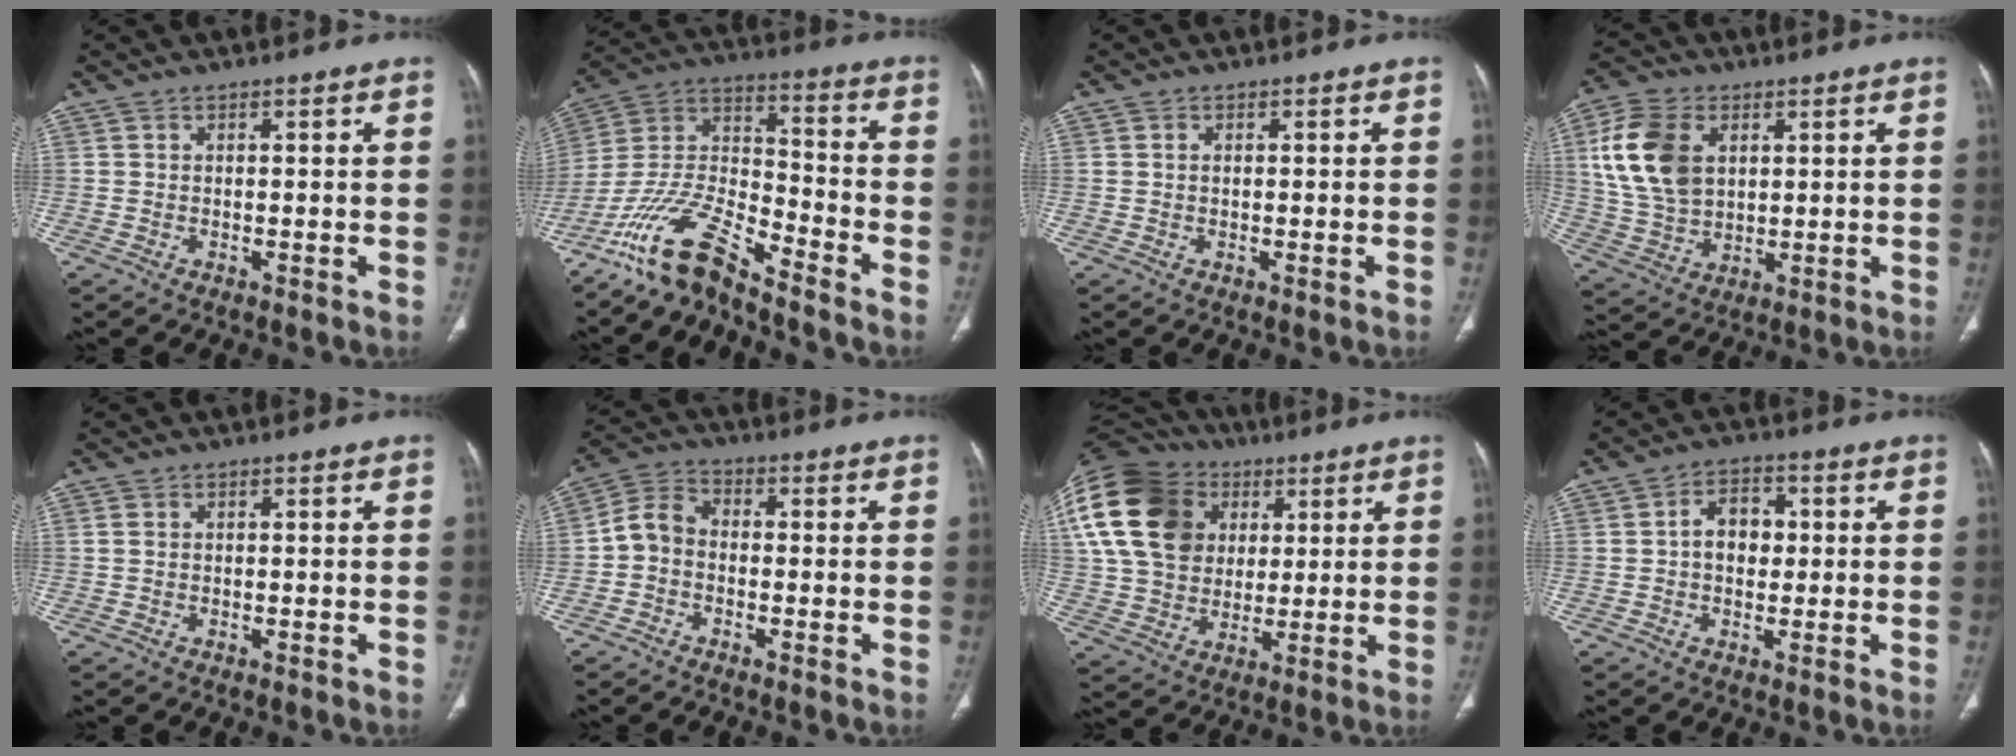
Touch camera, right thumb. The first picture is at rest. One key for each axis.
{"total": 13.8, "fx": -11.3, "fy": 3.0, "fz": 7.3, "tx": -0.151, "ty": 0.078, "tz": -0.223}
{"total": 0.9, "fx": 0.1, "fy": 0.6, "fz": 0.7, "tx": -0.014, "ty": 0.001, "tz": 0.002}
{"total": 14.4, "fx": 4.0, "fy": 9.8, "fz": 9.9, "tx": -0.188, "ty": -0.005, "tz": 0.081}
{"total": 1.2, "fx": 0.2, "fy": 0.9, "fz": 0.7, "tx": -0.016, "ty": 0.003, "tz": 0.006}
{"total": 5.7, "fx": -1.2, "fy": 4.4, "fz": 3.4, "tx": -0.055, "ty": 0.023, "tz": -0.039}
{"total": 27.8, "fx": 8.3, "fy": 21.3, "fz": 15.9, "tx": -0.351, "ty": 0.053, "tz": 0.159}
{"total": 6.4, "fx": 0.3, "fy": 4.6, "fz": 4.3, "tx": -0.045, "ty": 0.012, "tz": 0.000}